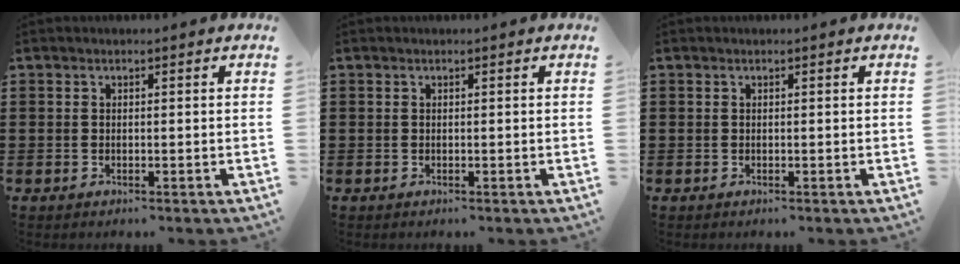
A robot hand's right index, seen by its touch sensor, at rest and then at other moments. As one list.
[{"total": 0.0}, {"total": 0.0}]